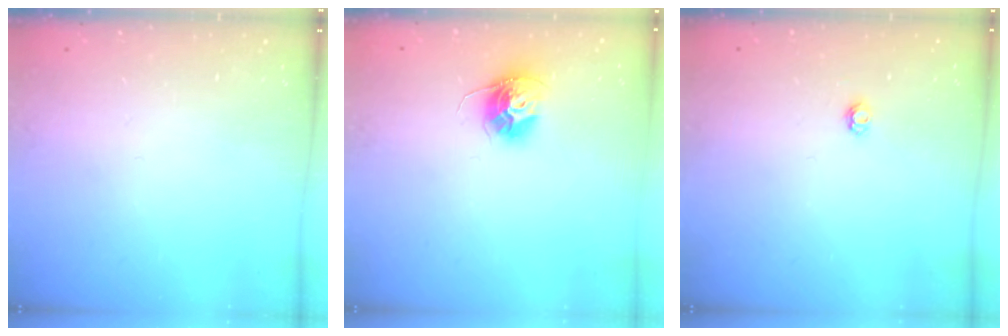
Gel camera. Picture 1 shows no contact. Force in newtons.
{"total": 11.4, "press": 11.3, "slide": 0.8}
{"total": 2.9, "press": 2.9, "slide": 0.4}